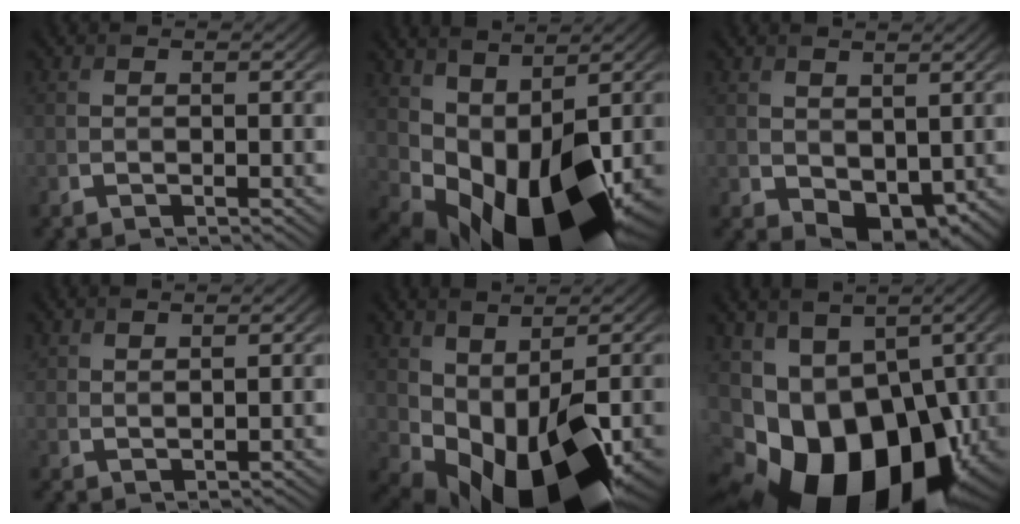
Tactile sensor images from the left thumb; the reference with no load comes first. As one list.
[{"total": 14.5, "force": [-0.1, 8.5, 11.8], "torque": [-0.205, -0.029, 0.028]}, {"total": 4.6, "force": [0.7, 3.3, 3.1], "torque": [-0.056, -0.014, 0.018]}, {"total": 2.2, "force": [2.1, 0.2, 0.4], "torque": [-0.005, -0.002, 0.043]}, {"total": 13.4, "force": [-1.5, 7.2, 11.2], "torque": [-0.197, -0.025, -0.003]}, {"total": 18.6, "force": [-5.4, 12.6, 12.6], "torque": [-0.231, -0.031, -0.068]}]